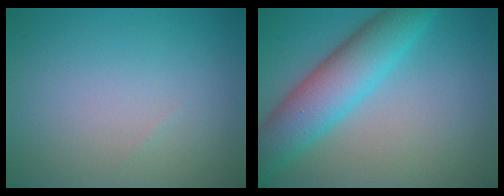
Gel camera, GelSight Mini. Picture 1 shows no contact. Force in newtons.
{"total": 7.1, "press": 7.1, "slide": 0.4}